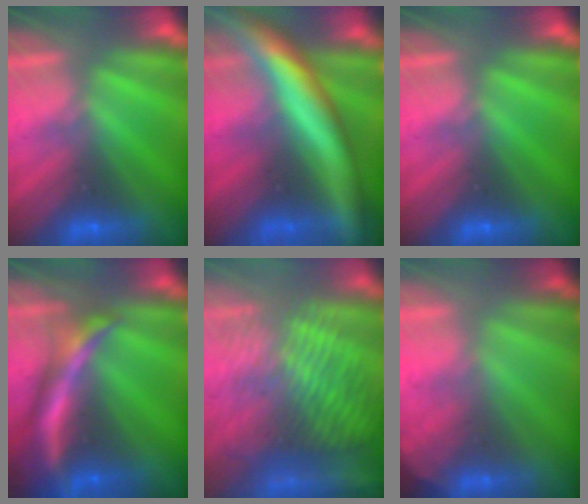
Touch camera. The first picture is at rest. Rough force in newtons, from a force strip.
{"total": 8.1}
{"total": 0.0}
{"total": 5.8}
{"total": 8.8}
{"total": 1.9}